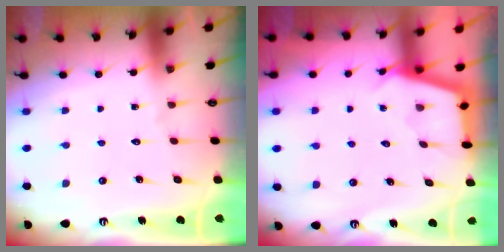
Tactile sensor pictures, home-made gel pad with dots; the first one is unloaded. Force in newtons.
{"total": 2.9, "press": 2.9, "slide": 0.3}